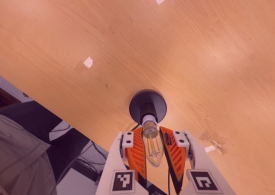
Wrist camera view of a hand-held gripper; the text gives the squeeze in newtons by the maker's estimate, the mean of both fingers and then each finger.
{"total": 20.1, "left": 20.7, "right": 19.5}